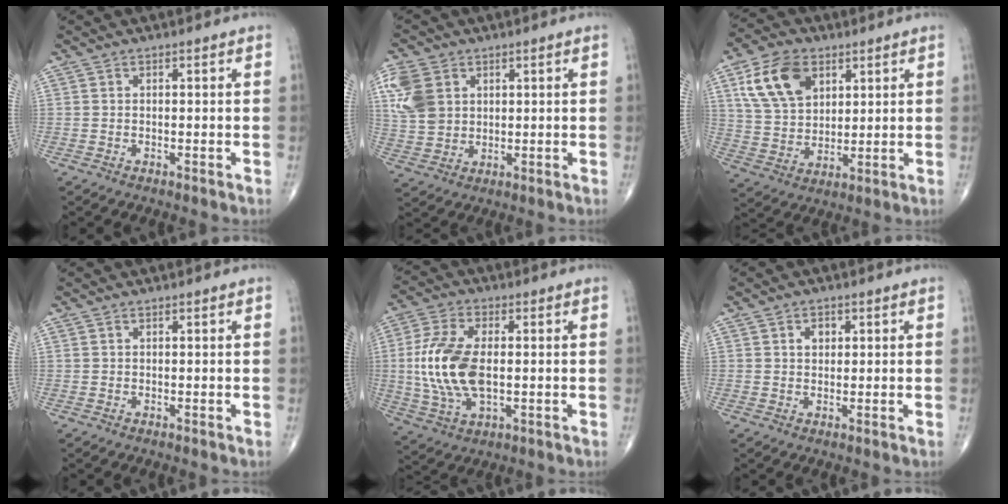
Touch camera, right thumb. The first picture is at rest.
{"total": 9.3, "force": [3.0, 7.1, 5.2], "torque": [-0.103, -0.005, 0.065]}
{"total": 13.5, "force": [5.7, 8.9, 8.4], "torque": [-0.137, -0.014, 0.112]}
{"total": 0.0}
{"total": 14.3, "force": [0.0, 7.6, 12.1], "torque": [-0.261, -0.001, 0.004]}
{"total": 2.5, "force": [0.9, 1.9, 1.4], "torque": [-0.011, -0.002, 0.012]}